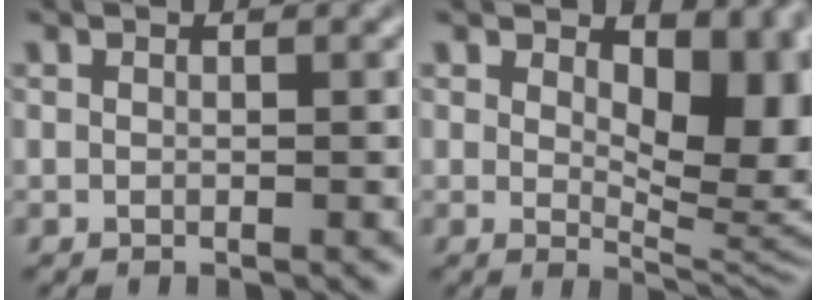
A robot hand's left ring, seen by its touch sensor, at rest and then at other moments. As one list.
[{"total": 9.2, "force": [2.2, 5.0, 7.3], "torque": [-0.090, -0.015, 0.038]}]